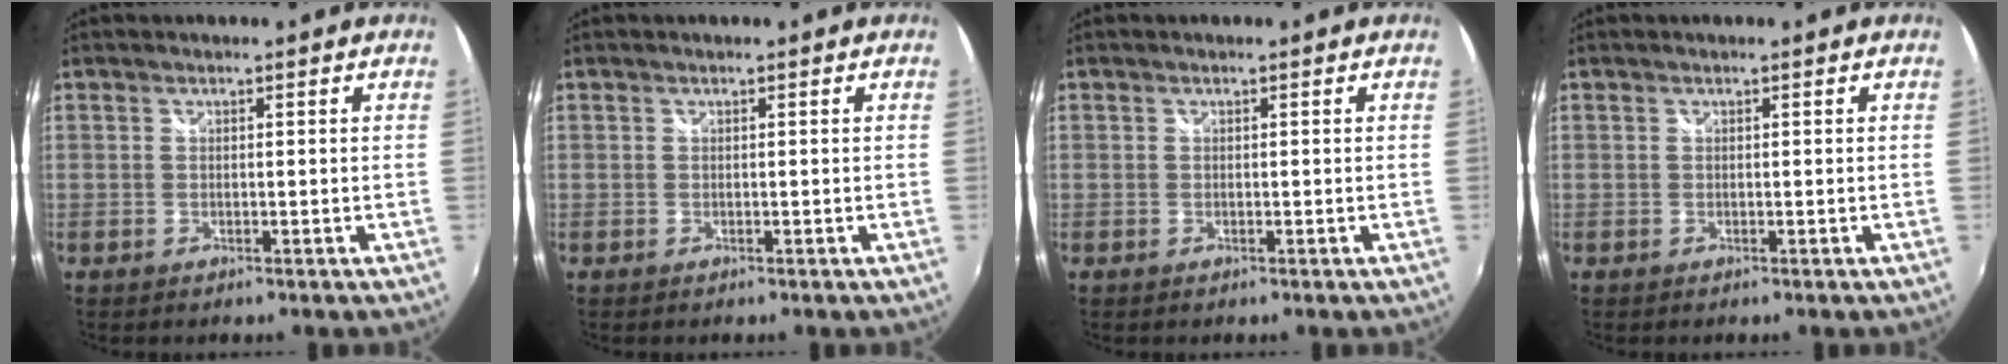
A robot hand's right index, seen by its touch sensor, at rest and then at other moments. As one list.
[{"total": 0.0}, {"total": 0.0}, {"total": 0.0}]